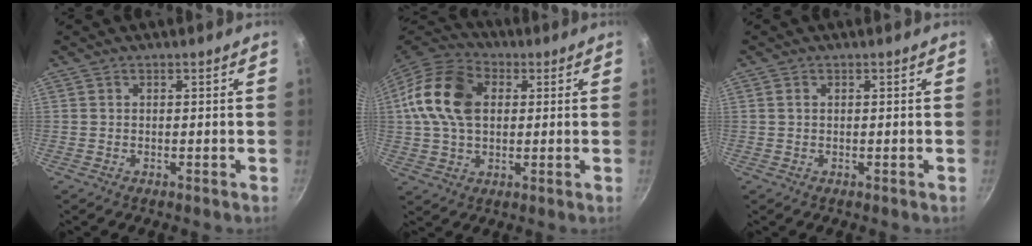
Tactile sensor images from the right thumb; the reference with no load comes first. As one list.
[{"total": 16.6, "force": [2.8, 11.6, 11.6], "torque": [-0.209, 0.023, 0.034]}, {"total": 0.7, "force": [0.2, 0.5, 0.4], "torque": [-0.007, 0.003, 0.002]}]